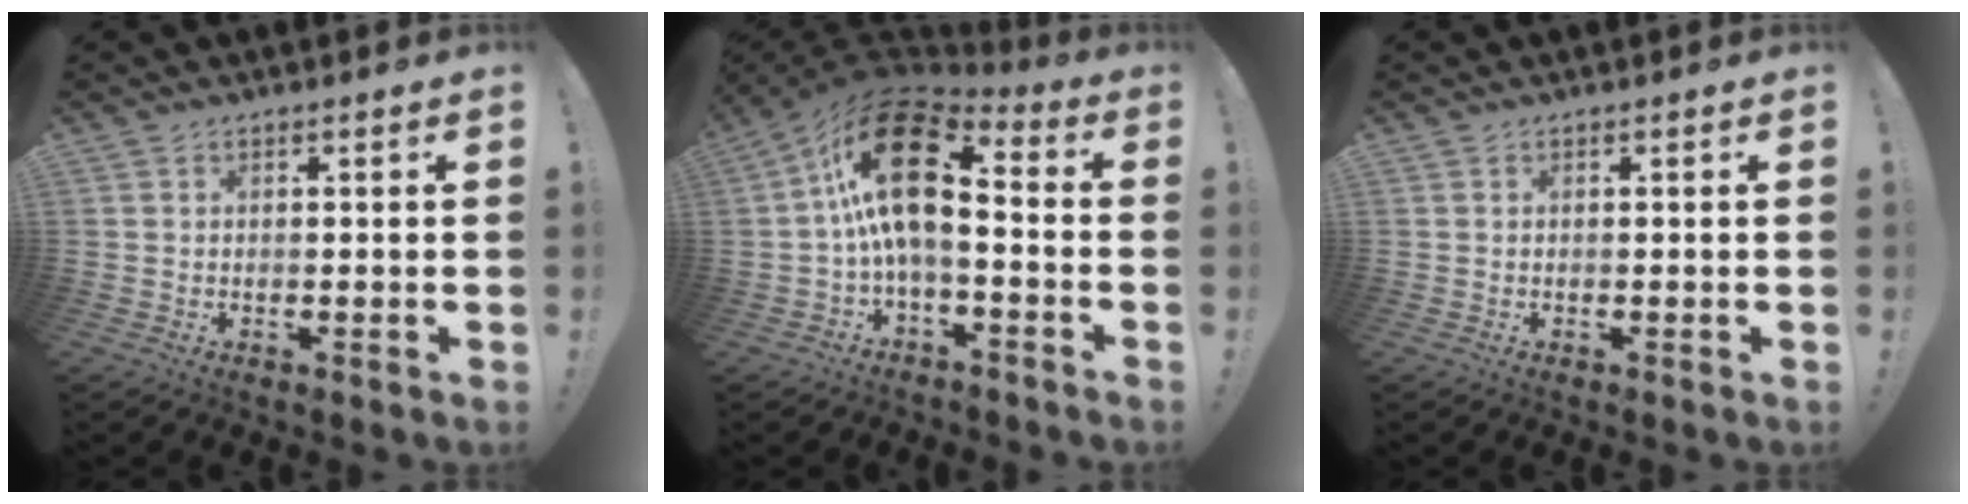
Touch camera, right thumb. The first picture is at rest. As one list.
[{"total": 19.9, "force": [3.1, 9.3, 17.3], "torque": [-0.320, -0.008, 0.058]}, {"total": 0.0}]